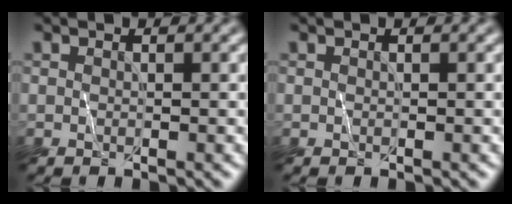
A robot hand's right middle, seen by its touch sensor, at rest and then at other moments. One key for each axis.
{"total": 0.0}